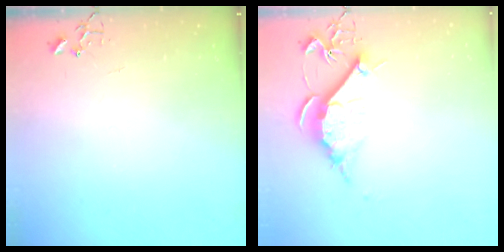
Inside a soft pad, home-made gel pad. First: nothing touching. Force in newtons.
{"total": 10.8, "press": 10.8, "slide": 0.1}